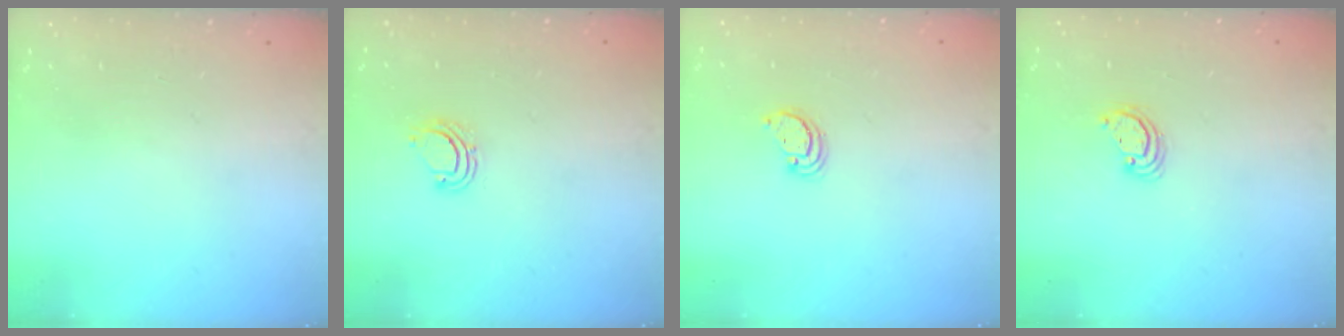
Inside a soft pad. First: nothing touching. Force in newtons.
{"total": 5.4, "press": 5.4, "slide": 0.5}
{"total": 2.6, "press": 2.6, "slide": 0.2}
{"total": 2.5, "press": 2.5, "slide": 0.2}